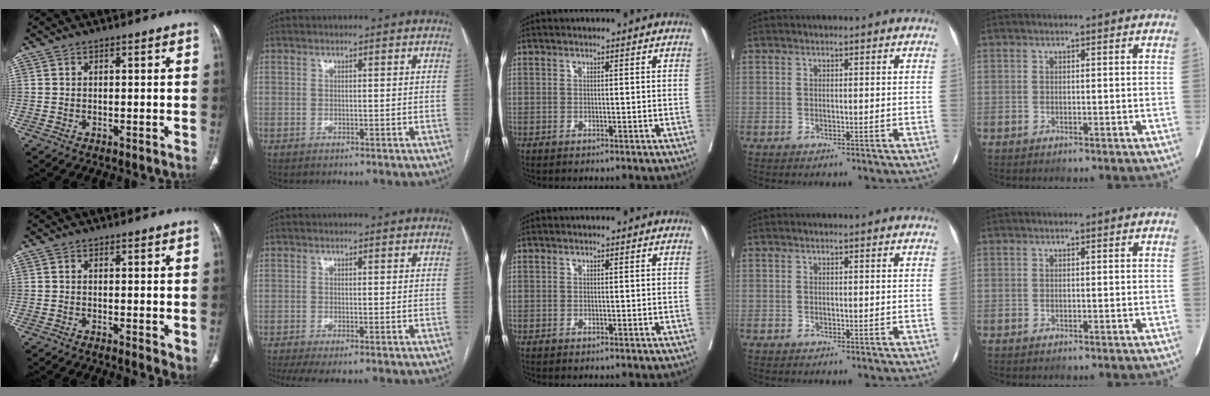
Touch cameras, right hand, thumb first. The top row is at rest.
{"thumb": {"total": 2.8, "force": [0.0, 1.0, 2.7], "torque": [-0.038, -0.011, -0.001]}, "index": {"total": 4.6, "force": [-3.0, 1.0, 3.3], "torque": [-0.056, -0.013, -0.052]}}